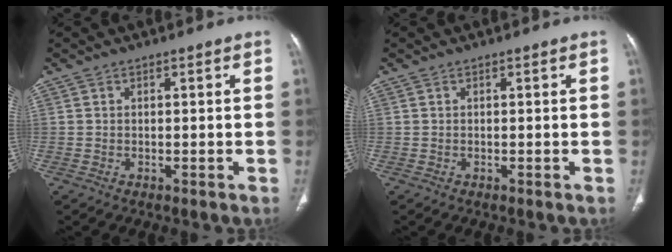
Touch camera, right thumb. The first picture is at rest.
{"total": 0.0}